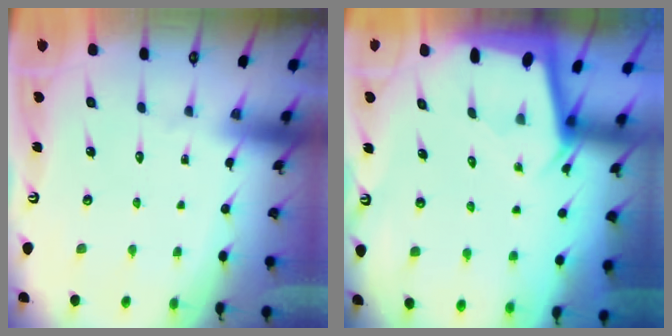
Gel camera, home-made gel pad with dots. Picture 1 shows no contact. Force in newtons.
{"total": 1.8, "press": 1.8, "slide": 0.1}